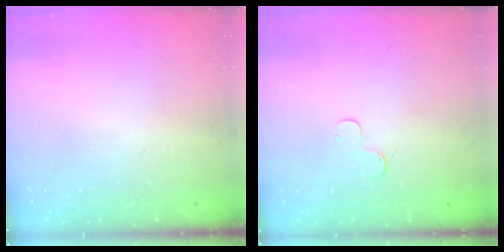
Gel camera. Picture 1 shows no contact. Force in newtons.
{"total": 3.7, "press": 3.7, "slide": 0.3}